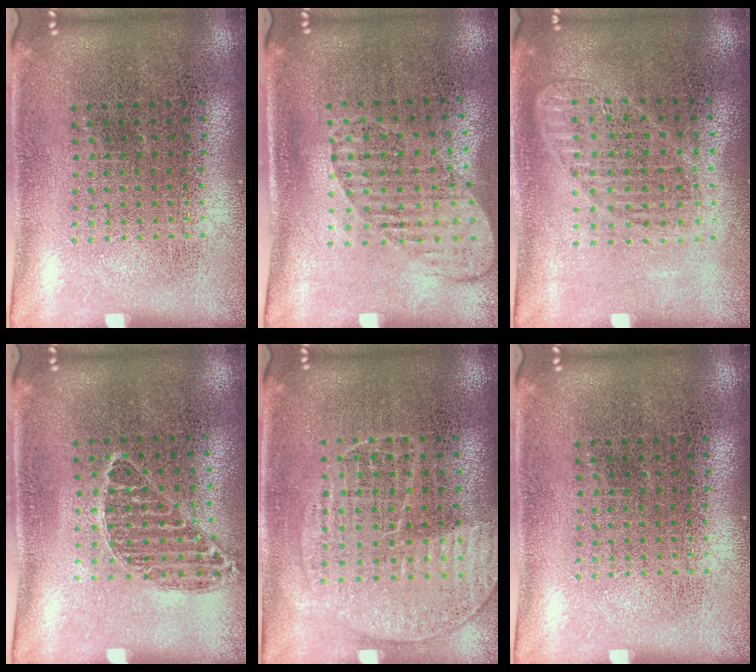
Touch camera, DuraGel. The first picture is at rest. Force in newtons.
{"total": 1.5, "press": 1.2, "slide": 0.8}
{"total": 1.3, "press": 1.2, "slide": 0.3}
{"total": 0.8, "press": 0.7, "slide": 0.3}
{"total": 1.4, "press": 1.4, "slide": 0.4}
{"total": 0.0}